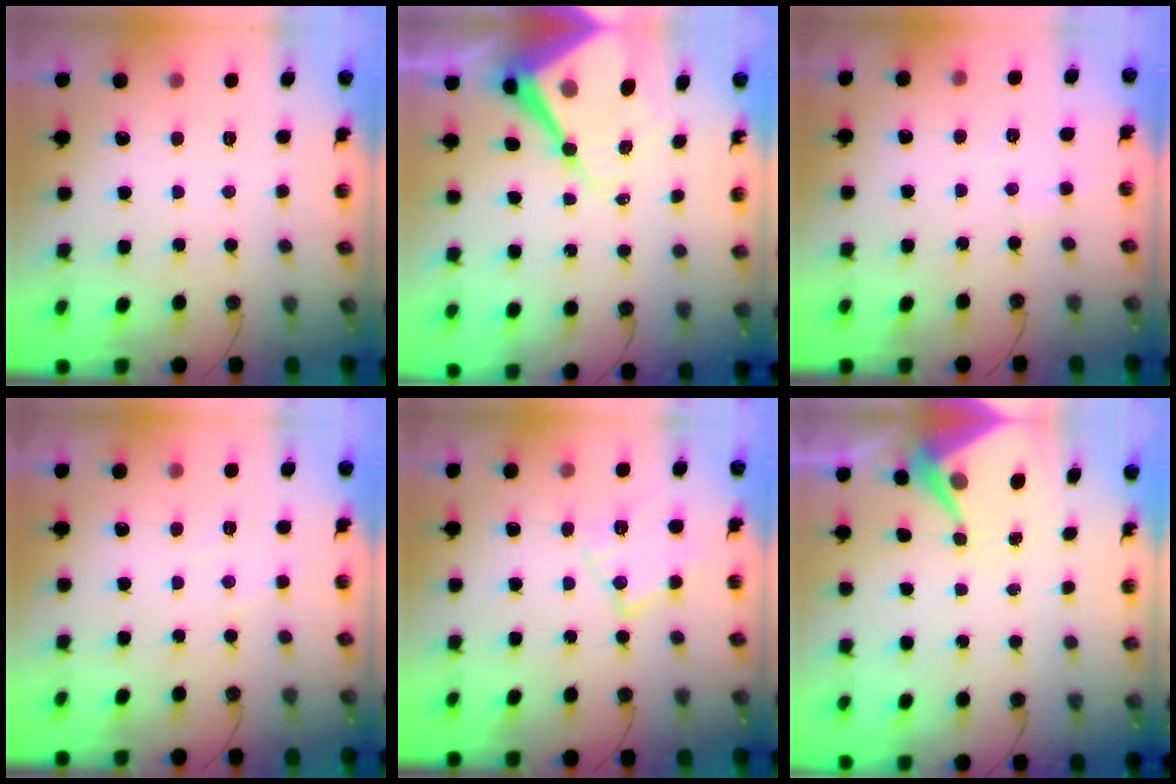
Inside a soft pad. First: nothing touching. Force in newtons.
{"total": 16.6, "press": 16.6, "slide": 1.6}
{"total": 3.4, "press": 3.4, "slide": 0.5}
{"total": 3.0, "press": 3.0, "slide": 0.5}
{"total": 12.5, "press": 12.5, "slide": 0.7}
{"total": 6.0, "press": 6.0, "slide": 0.3}